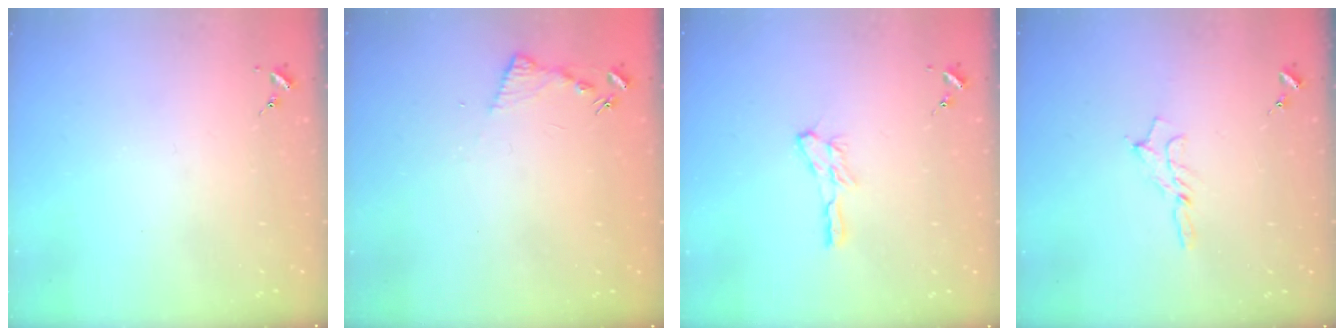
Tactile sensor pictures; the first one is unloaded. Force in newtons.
{"total": 6.8, "press": 6.7, "slide": 0.7}
{"total": 6.7, "press": 6.6, "slide": 0.4}
{"total": 6.2, "press": 6.2, "slide": 0.6}